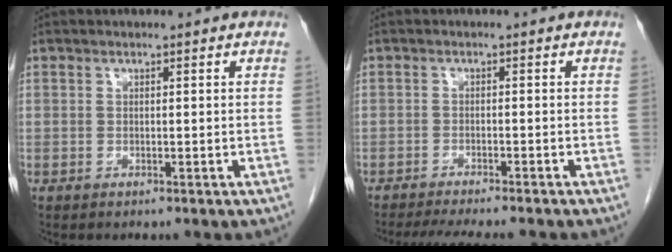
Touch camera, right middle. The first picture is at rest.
{"total": 10.1, "force": [-8.9, 1.0, 4.6], "torque": [-0.061, -0.015, -0.122]}